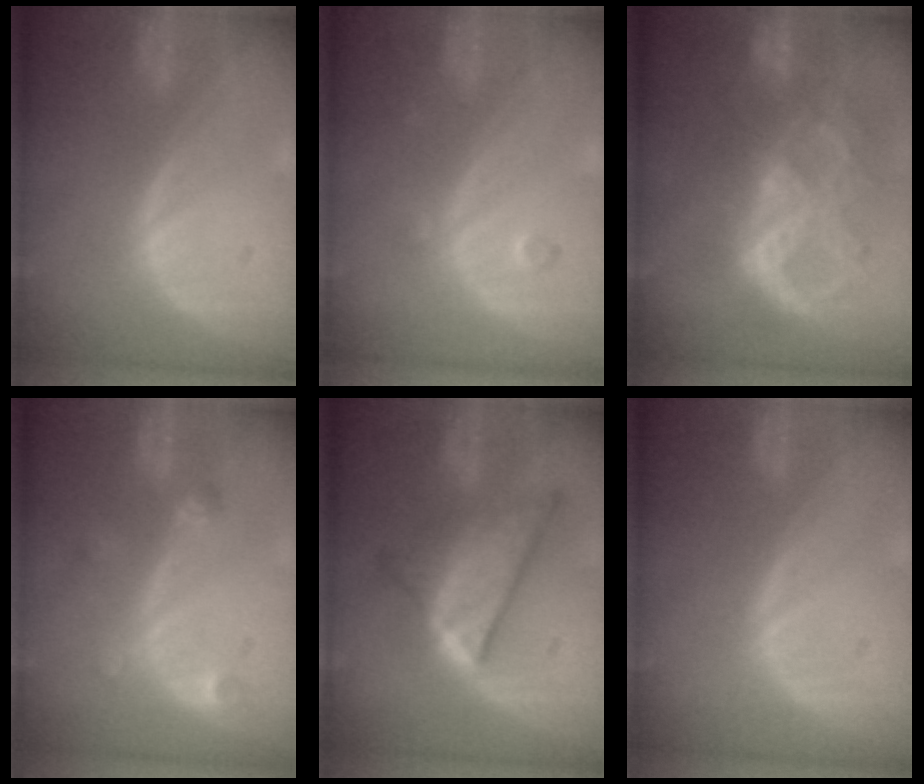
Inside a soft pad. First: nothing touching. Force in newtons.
{"total": 1.7, "press": 1.7, "slide": 0.3}
{"total": 10.7, "press": 9.0, "slide": 5.7}
{"total": 2.6, "press": 2.6, "slide": 0.4}
{"total": 9.1, "press": 9.1, "slide": 0.6}
{"total": 0.0}